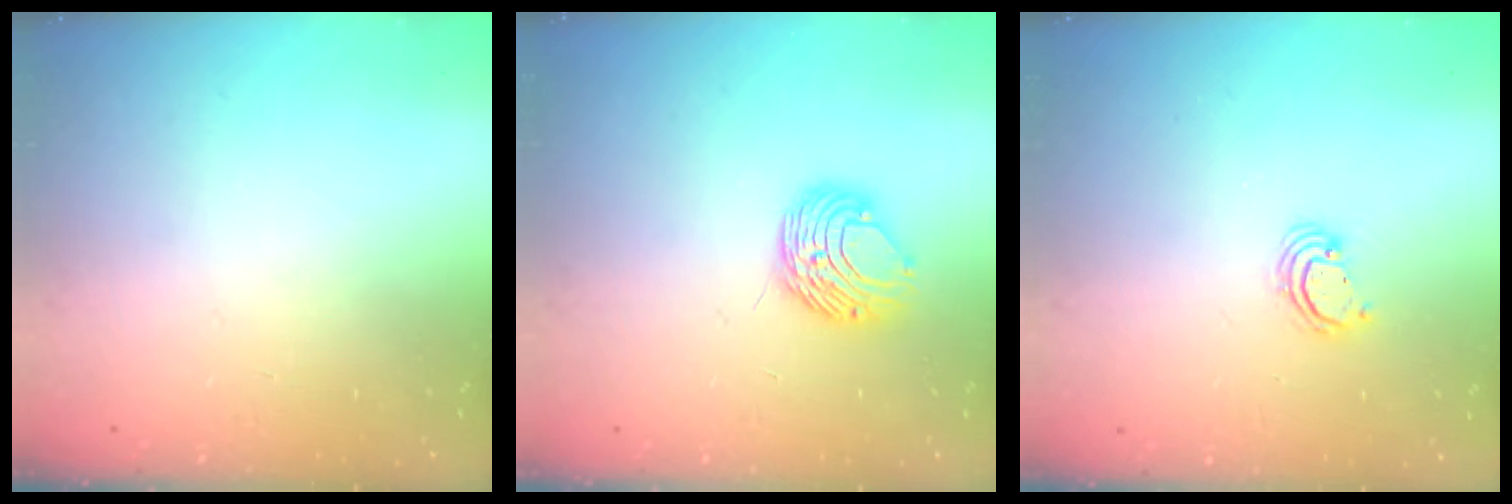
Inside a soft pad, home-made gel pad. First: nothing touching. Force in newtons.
{"total": 8.9, "press": 8.9, "slide": 0.7}
{"total": 2.4, "press": 2.4, "slide": 0.1}